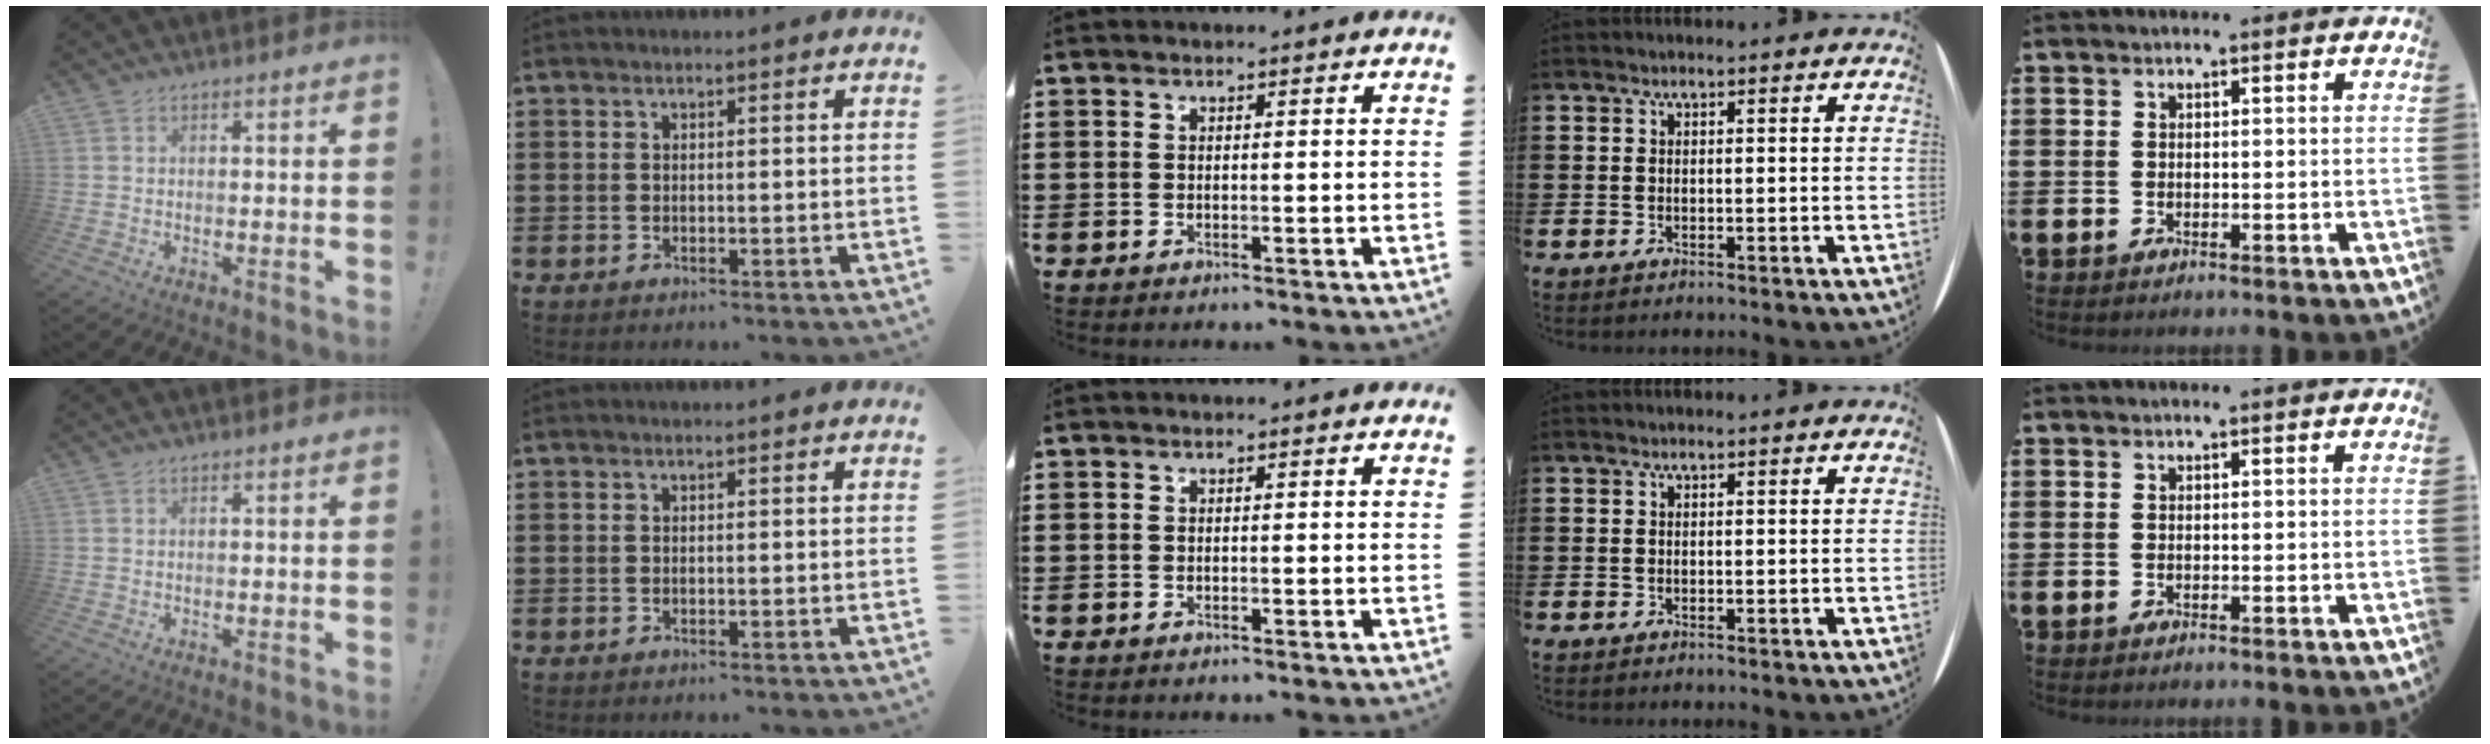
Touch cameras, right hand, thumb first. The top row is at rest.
{}